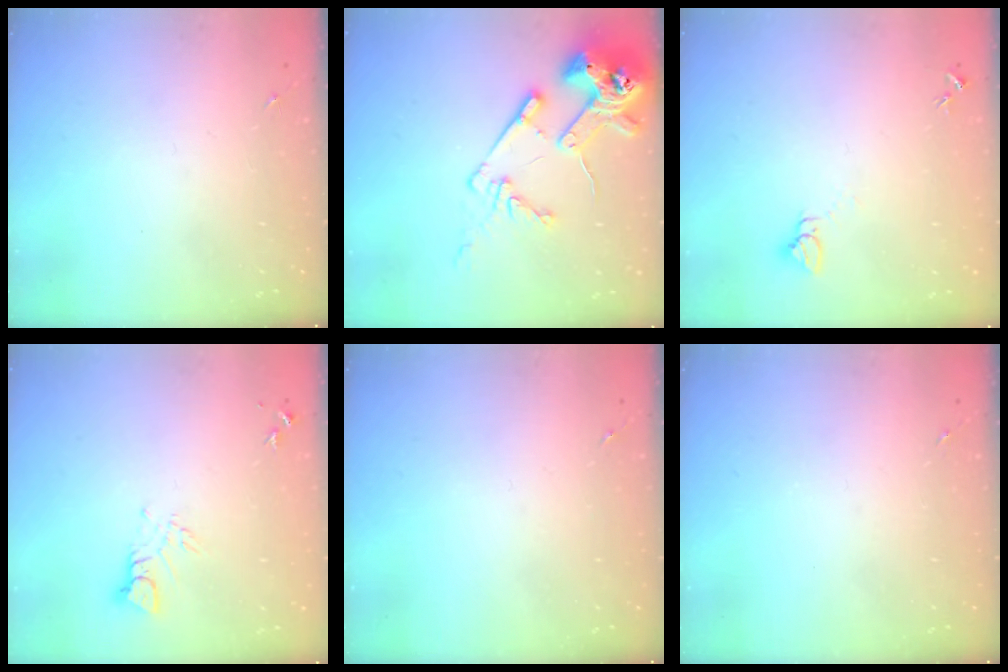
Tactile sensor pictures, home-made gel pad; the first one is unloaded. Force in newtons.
{"total": 16.9, "press": 16.8, "slide": 1.8}
{"total": 2.8, "press": 2.8, "slide": 0.1}
{"total": 3.7, "press": 3.7, "slide": 0.4}
{"total": 0.0}
{"total": 0.0}